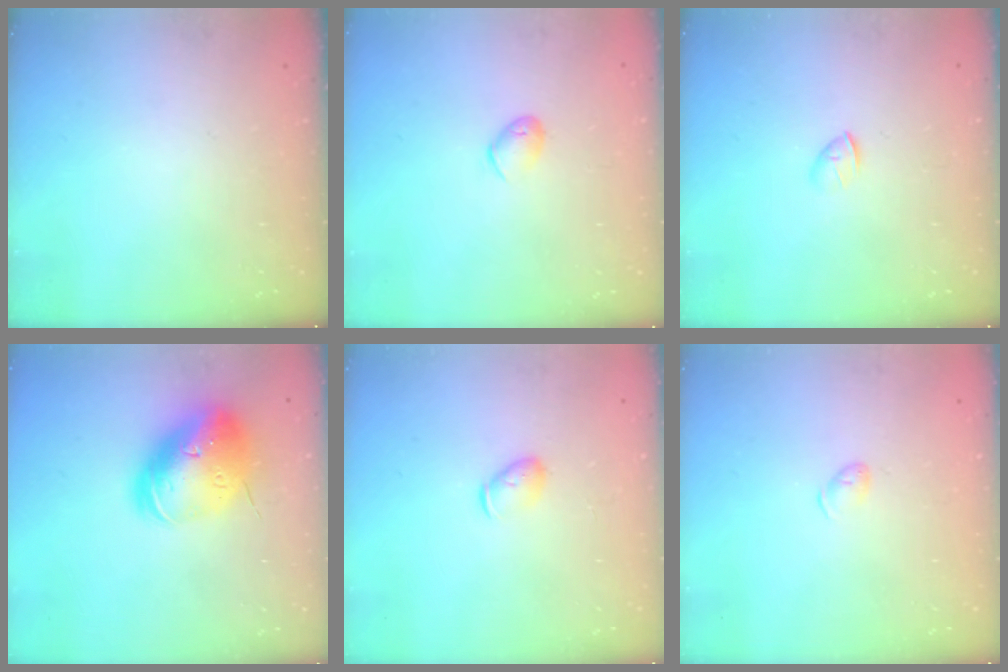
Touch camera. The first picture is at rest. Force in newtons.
{"total": 5.9, "press": 5.8, "slide": 0.7}
{"total": 1.7, "press": 1.6, "slide": 0.6}
{"total": 21.6, "press": 21.3, "slide": 3.4}
{"total": 4.7, "press": 4.6, "slide": 0.7}
{"total": 4.1, "press": 4.0, "slide": 0.7}